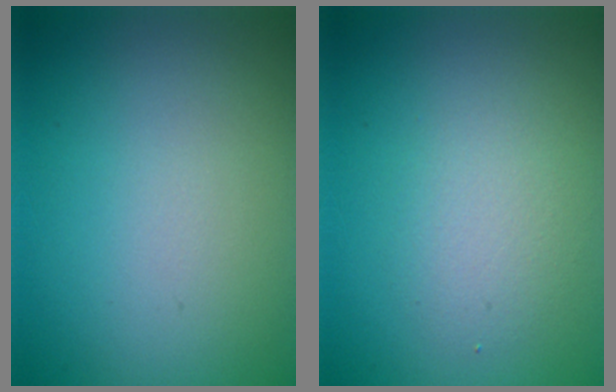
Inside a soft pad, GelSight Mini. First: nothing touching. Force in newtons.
{"total": 2.4, "press": 2.4, "slide": 0.4}